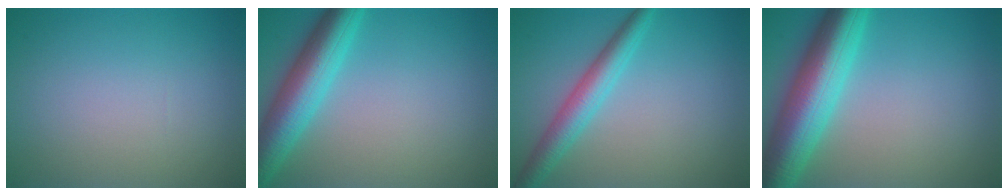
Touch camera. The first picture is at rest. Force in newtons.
{"total": 6.5, "press": 6.5, "slide": 0.1}
{"total": 3.8, "press": 3.8, "slide": 0.1}
{"total": 9.4, "press": 9.4, "slide": 0.3}